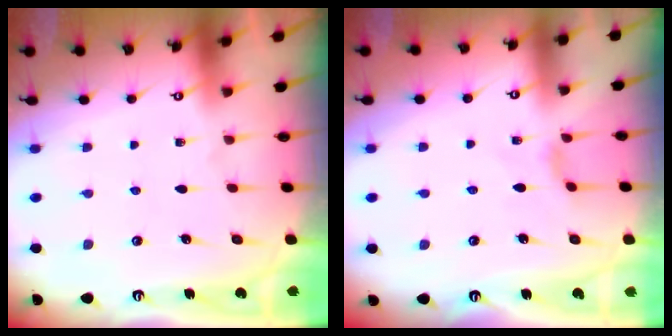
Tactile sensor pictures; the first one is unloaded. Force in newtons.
{"total": 1.6, "press": 1.5, "slide": 0.4}